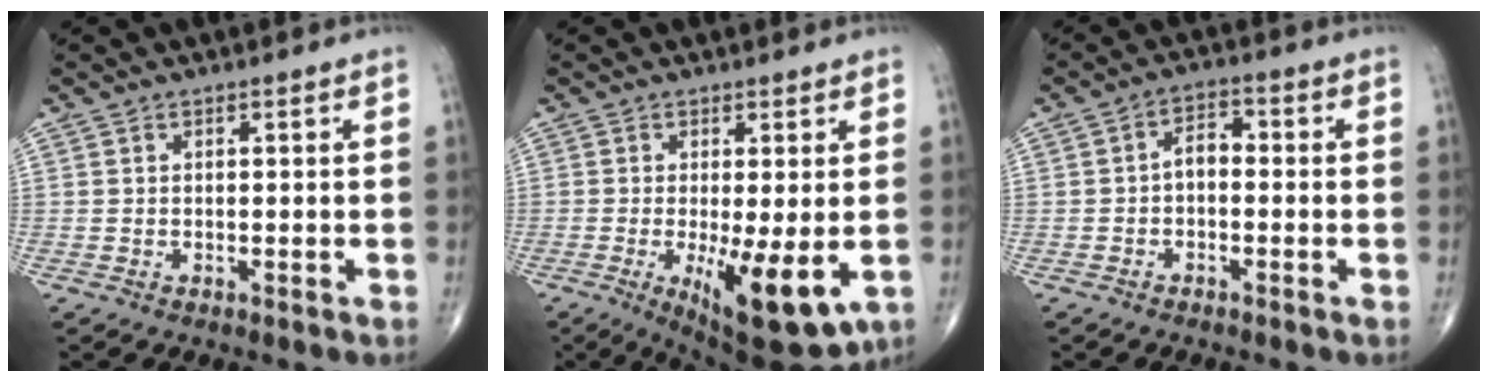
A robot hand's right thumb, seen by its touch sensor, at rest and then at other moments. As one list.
[{"total": 11.9, "force": [-3.0, 3.6, 10.9], "torque": [-0.161, -0.026, -0.036]}, {"total": 3.8, "force": [-0.6, 2.4, 2.9], "torque": [-0.038, 0.020, -0.021]}]